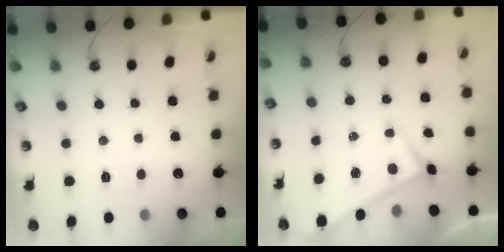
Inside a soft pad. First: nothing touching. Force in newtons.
{"total": 0.0}